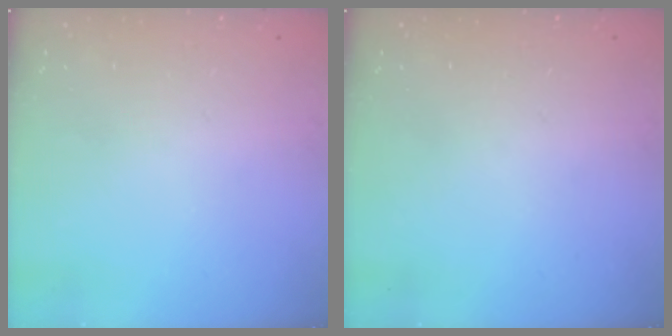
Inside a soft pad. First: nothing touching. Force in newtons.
{"total": 0.0}